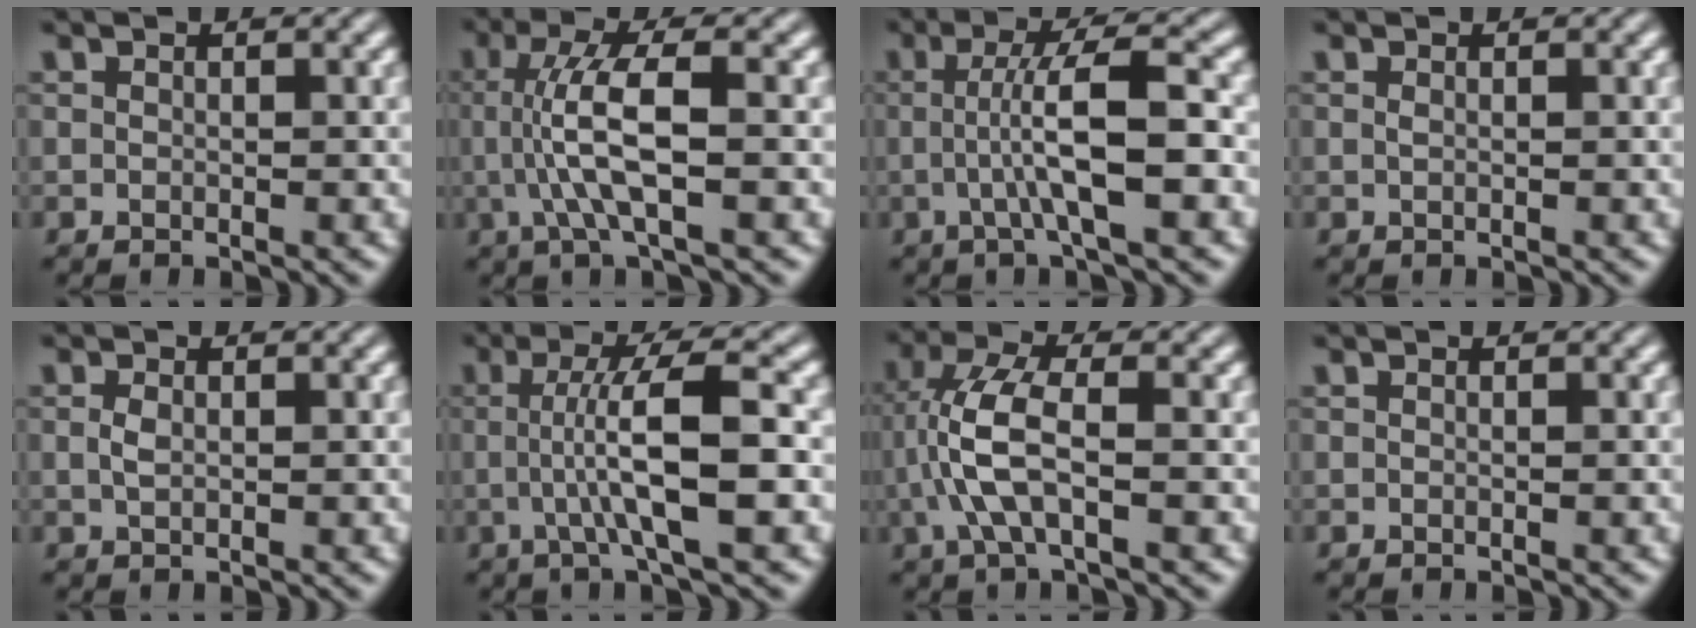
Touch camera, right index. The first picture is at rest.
{"total": 5.3, "force": [0.2, 0.5, 5.3], "torque": [-0.105, -0.006, 0.011]}
{"total": 5.0, "force": [-0.1, -0.1, 5.0], "torque": [-0.081, -0.001, 0.001]}
{"total": 1.0, "force": [-0.1, -1.0, 0.0], "torque": [0.000, -0.009, 0.007]}
{"total": 0.8, "force": [0.0, -0.7, 0.5], "torque": [-0.009, -0.011, 0.012]}
{"total": 5.7, "force": [0.2, -0.1, 5.7], "torque": [-0.094, -0.001, 0.006]}
{"total": 4.6, "force": [0.0, 1.0, 4.5], "torque": [-0.101, -0.006, 0.008]}
{"total": 0.0}